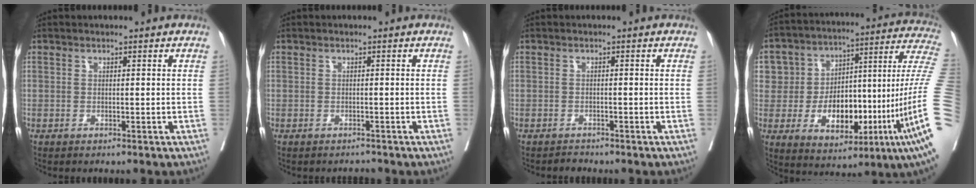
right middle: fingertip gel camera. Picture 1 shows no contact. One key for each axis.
{"total": 0.9, "fx": -0.9, "fy": 0.1, "fz": -0.1, "tx": 0.001, "ty": -0.004, "tz": -0.015}
{"total": 1.0, "fx": -1.0, "fy": 0.2, "fz": -0.2, "tx": 0.005, "ty": -0.002, "tz": -0.013}
{"total": 32.6, "fx": -5.5, "fy": 8.2, "fz": 31.1, "tx": -0.494, "ty": 0.033, "tz": -0.083}